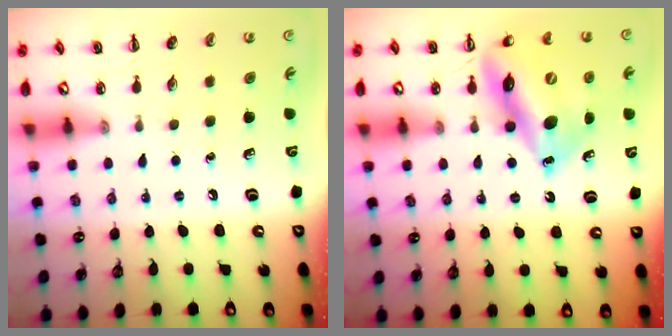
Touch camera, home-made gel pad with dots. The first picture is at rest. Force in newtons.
{"total": 15.5, "press": 14.7, "slide": 4.8}